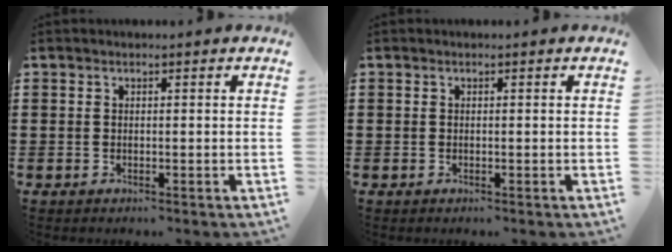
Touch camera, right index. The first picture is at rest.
{"total": 0.0}